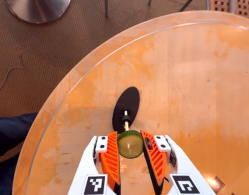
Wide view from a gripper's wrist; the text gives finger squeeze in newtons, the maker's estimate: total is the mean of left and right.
{"total": 8.2, "left": 7.8, "right": 8.5}